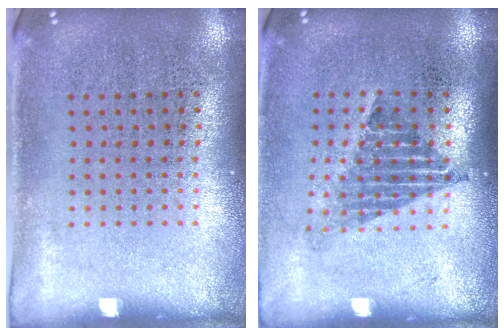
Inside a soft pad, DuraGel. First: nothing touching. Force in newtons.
{"total": 1.3, "press": 1.0, "slide": 0.9}